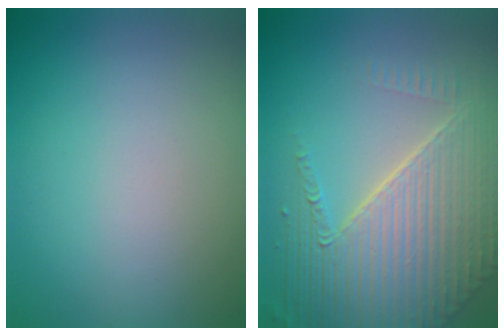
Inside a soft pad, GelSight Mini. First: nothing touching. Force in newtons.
{"total": 8.3, "press": 5.6, "slide": 6.1}